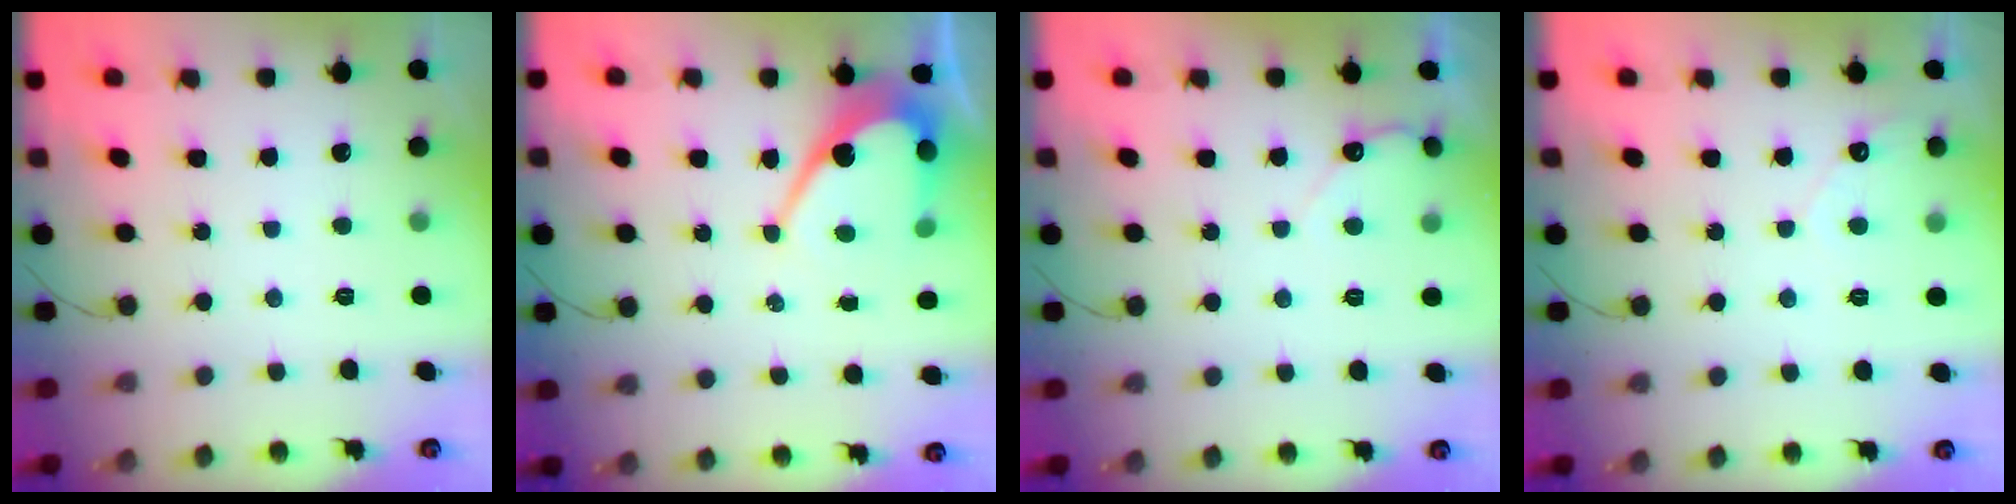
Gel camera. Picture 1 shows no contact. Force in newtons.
{"total": 10.9, "press": 10.9, "slide": 1.0}
{"total": 3.9, "press": 3.9, "slide": 0.3}
{"total": 3.5, "press": 3.4, "slide": 0.3}